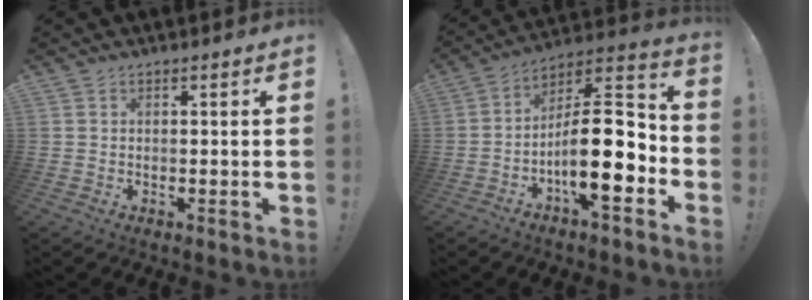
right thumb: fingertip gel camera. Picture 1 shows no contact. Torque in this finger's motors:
{"motor_torque": [2.60, 2.41, 1.39, -1.38, 0.07]}